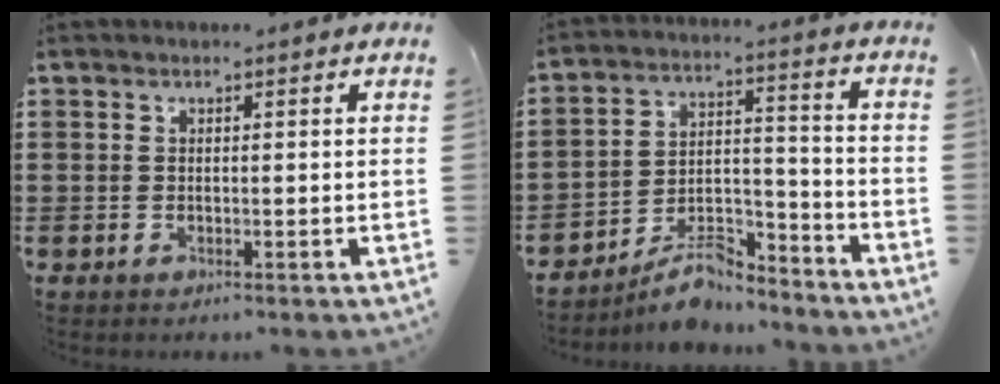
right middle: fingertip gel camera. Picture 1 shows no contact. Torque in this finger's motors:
{"motor_torque": [1.37, -0.76, 0.37, 0.10]}